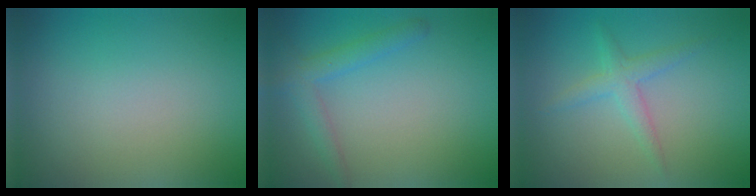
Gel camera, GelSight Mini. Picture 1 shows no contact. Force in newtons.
{"total": 2.4, "press": 2.4, "slide": 0.1}
{"total": 2.0, "press": 2.0, "slide": 0.1}